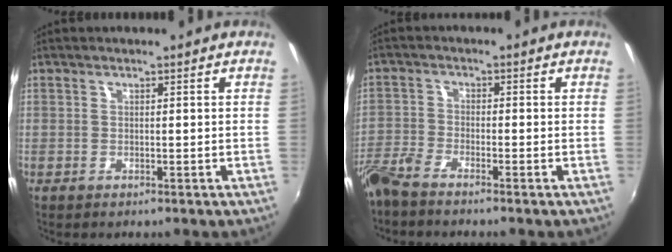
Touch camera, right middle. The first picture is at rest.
{"total": 4.8, "force": [-4.2, 0.2, 2.3], "torque": [-0.063, -0.011, -0.090]}